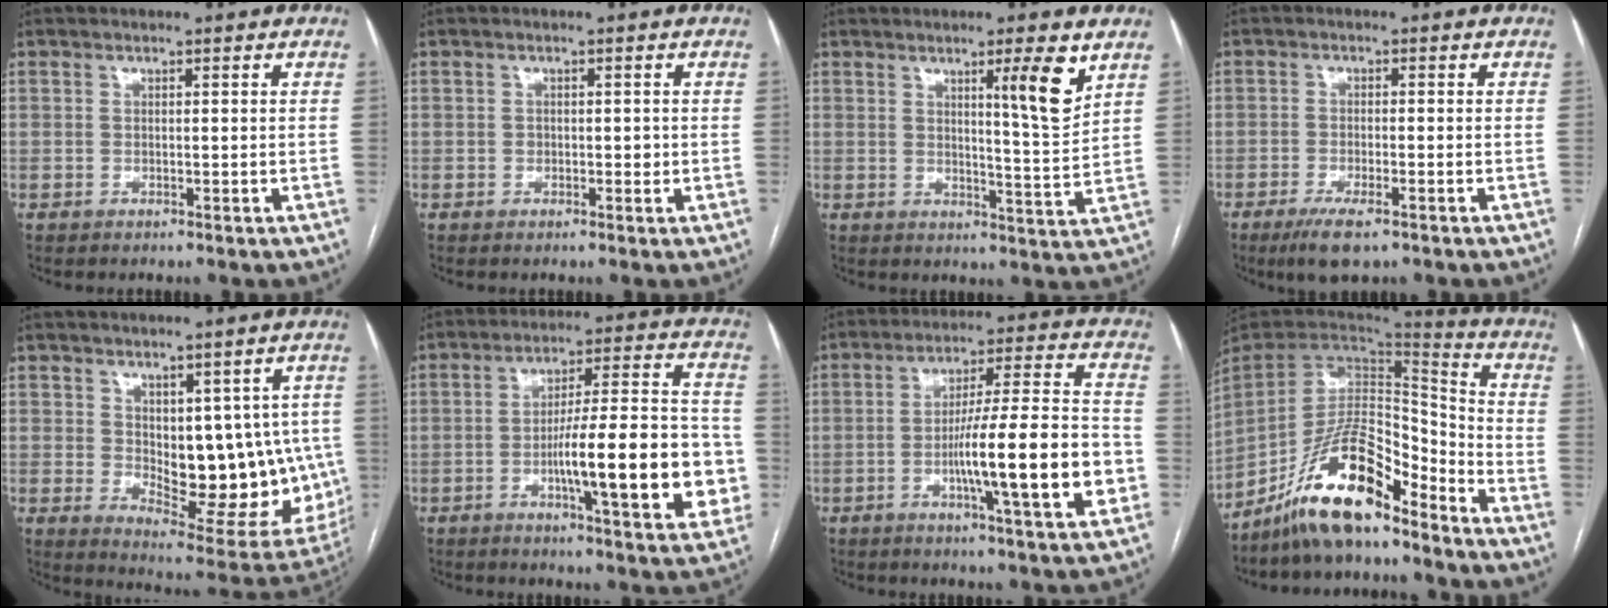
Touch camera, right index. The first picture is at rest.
{"total": 1.4, "force": [-0.1, 1.1, 1.0], "torque": [-0.011, 0.002, -0.001]}
{"total": 7.3, "force": [4.0, -0.3, 6.1], "torque": [-0.088, -0.016, 0.060]}
{"total": 5.6, "force": [-3.6, 1.2, 4.1], "torque": [-0.077, -0.011, -0.057]}
{"total": 16.1, "force": [0.0, 7.7, 14.2], "torque": [-0.167, -0.004, 0.026]}
{"total": 18.3, "force": [-4.3, 3.1, 17.5], "torque": [-0.238, 0.019, -0.058]}
{"total": 16.6, "force": [-4.2, 0.9, 16.0], "torque": [-0.257, 0.004, -0.066]}
{"total": 16.4, "force": [-12.1, 4.5, 10.1], "torque": [-0.185, 0.018, -0.219]}